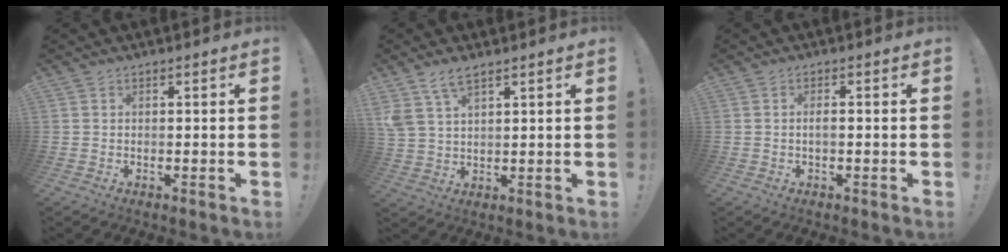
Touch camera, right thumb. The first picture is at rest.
{"total": 6.4, "force": [4.4, 2.8, 3.6], "torque": [-0.063, -0.015, 0.084]}
{"total": 1.5, "force": [-0.1, 0.3, 1.5], "torque": [-0.028, 0.003, -0.003]}